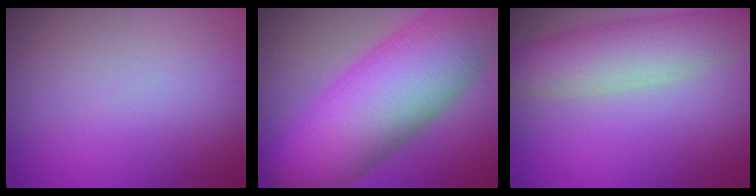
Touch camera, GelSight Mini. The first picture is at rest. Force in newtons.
{"total": 13.9, "press": 13.9, "slide": 0.3}
{"total": 6.0, "press": 6.0, "slide": 0.1}